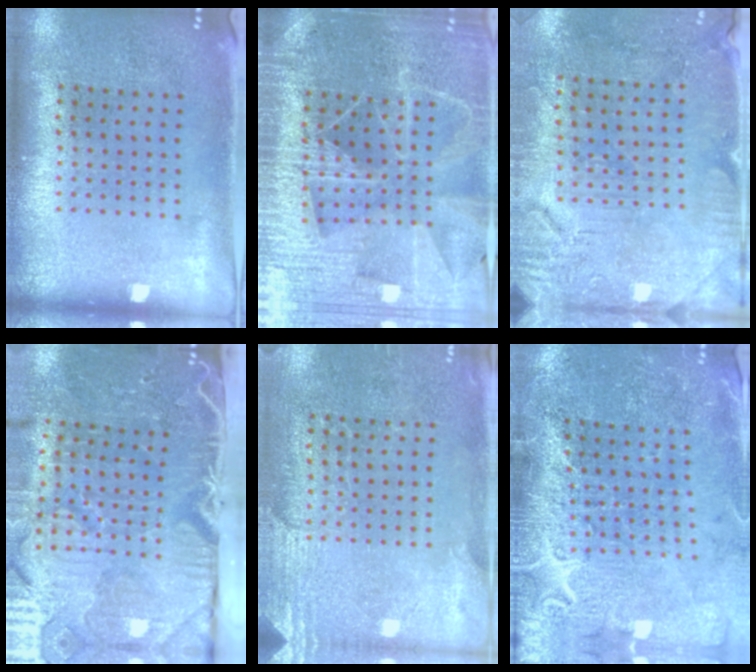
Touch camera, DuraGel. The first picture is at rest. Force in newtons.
{"total": 5.0, "press": 4.6, "slide": 2.1}
{"total": 2.9, "press": 2.7, "slide": 1.1}
{"total": 5.4, "press": 4.4, "slide": 3.1}
{"total": 2.7, "press": 2.5, "slide": 1.1}
{"total": 3.1, "press": 3.1, "slide": 0.5}